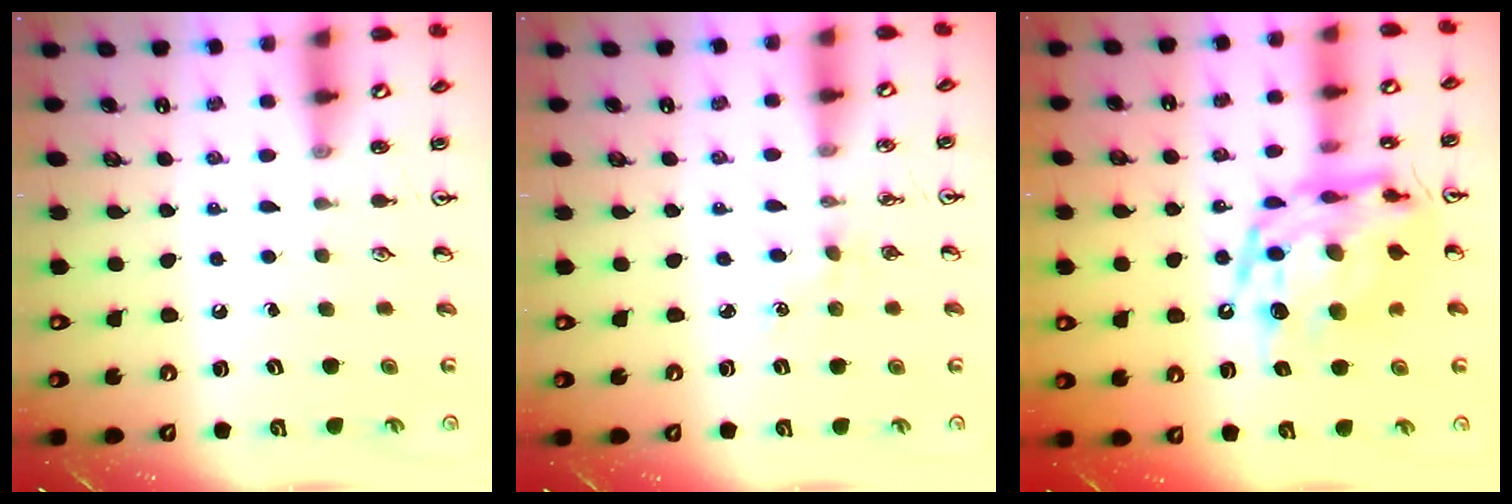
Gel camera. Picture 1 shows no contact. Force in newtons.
{"total": 2.5, "press": 2.5, "slide": 0.4}
{"total": 17.9, "press": 17.8, "slide": 1.7}